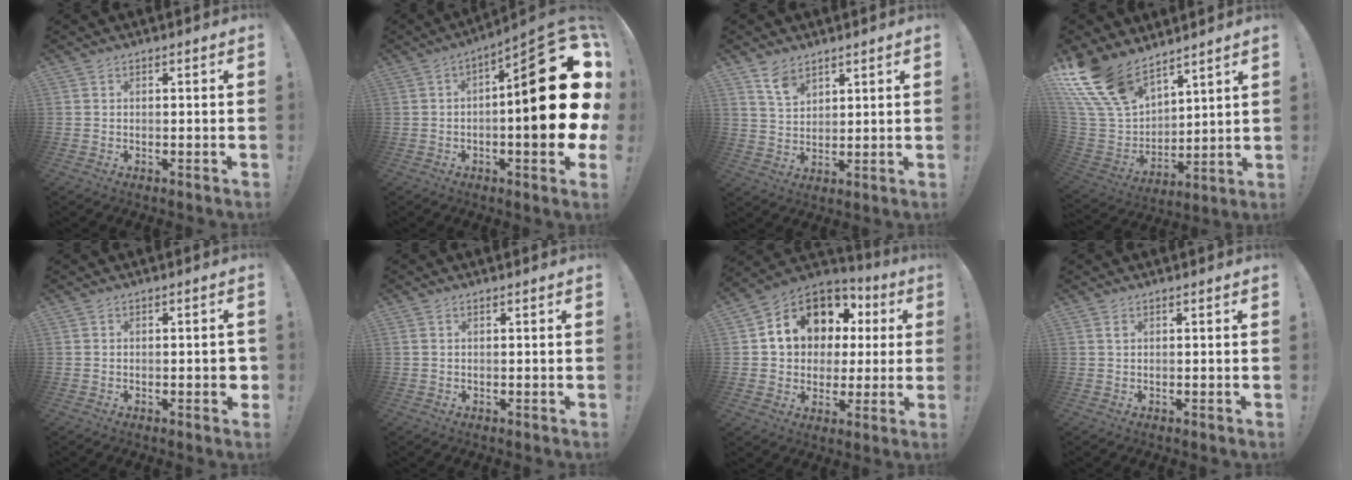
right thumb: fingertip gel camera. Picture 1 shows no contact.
{"total": 27.1, "force": [0.5, 7.5, 26.1], "torque": [-0.341, -0.015, 0.018]}
{"total": 6.8, "force": [5.0, 3.7, 2.9], "torque": [-0.051, -0.028, 0.094]}
{"total": 18.0, "force": [13.2, 9.3, 8.0], "torque": [-0.164, -0.090, 0.253]}
{"total": 3.1, "force": [-0.9, 1.5, 2.5], "torque": [-0.037, 0.009, -0.014]}
{"total": 0.6, "force": [0.4, 0.0, 0.5], "torque": [-0.011, 0.000, 0.007]}
{"total": 13.6, "force": [5.0, 10.9, 6.4], "torque": [-0.106, -0.025, 0.109]}
{"total": 0.8, "force": [0.4, 0.4, 0.6], "torque": [-0.007, 0.001, 0.005]}